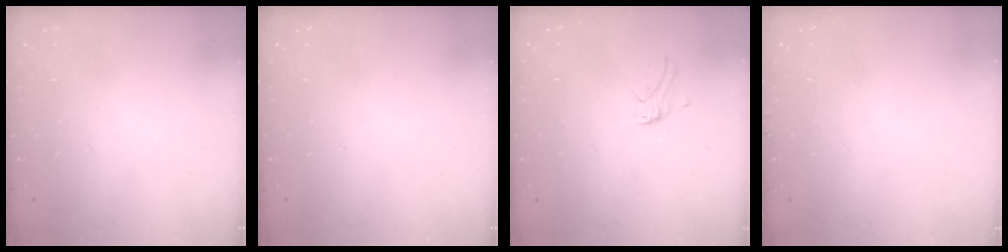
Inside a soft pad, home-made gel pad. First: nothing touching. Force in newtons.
{"total": 0.0}
{"total": 3.0, "press": 3.0, "slide": 0.3}
{"total": 3.6, "press": 3.6, "slide": 0.3}